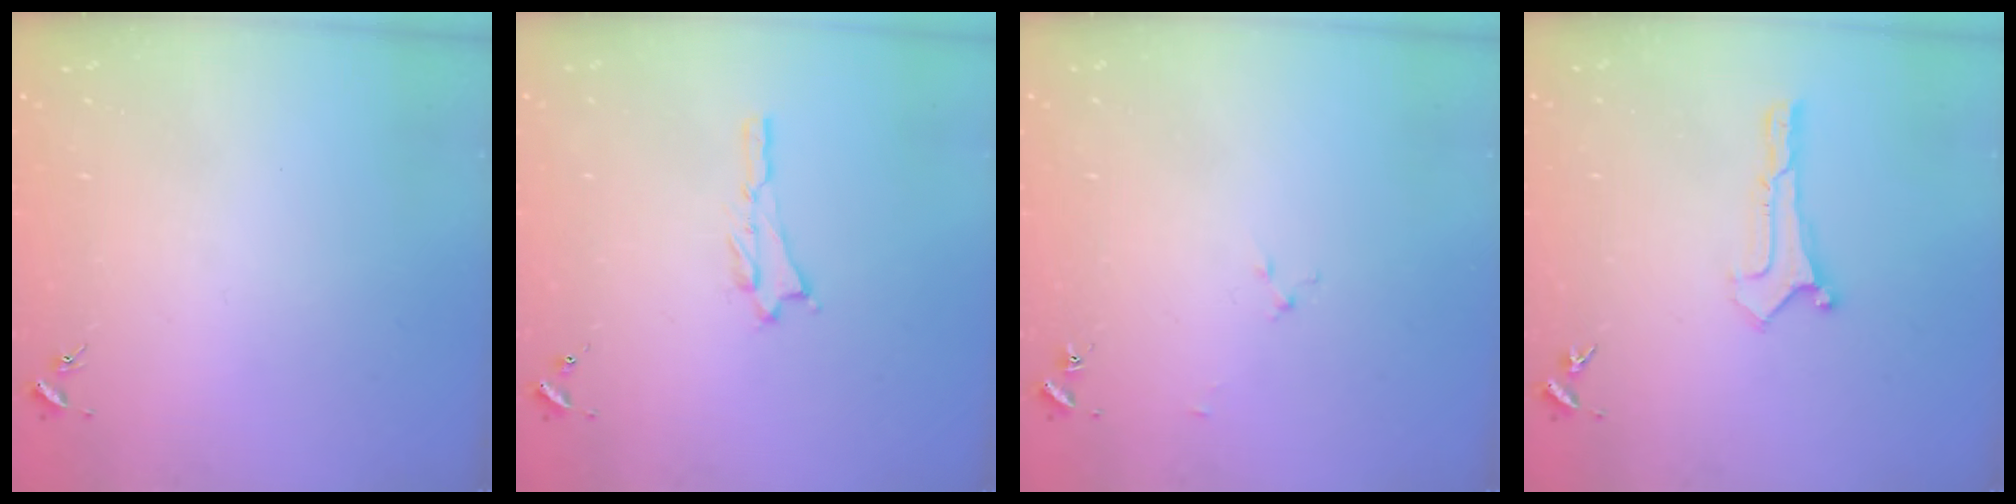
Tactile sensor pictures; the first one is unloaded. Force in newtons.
{"total": 0.8, "press": 0.8, "slide": 0.2}
{"total": 1.6, "press": 1.6, "slide": 0.2}
{"total": 0.0}